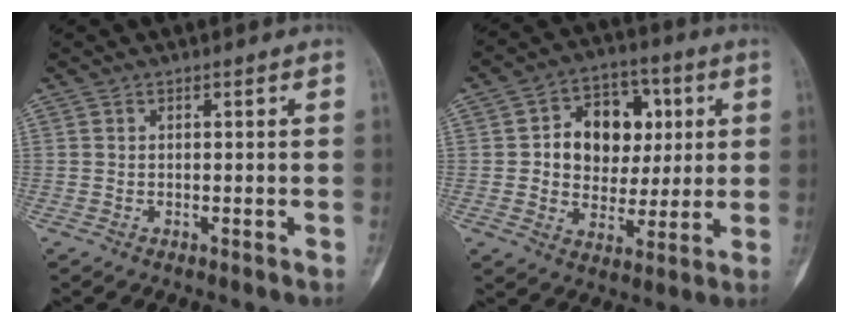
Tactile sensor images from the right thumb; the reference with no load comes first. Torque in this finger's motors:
{"motor_torque": [-0.64, 1.19, 0.47, -0.24, 0.06]}